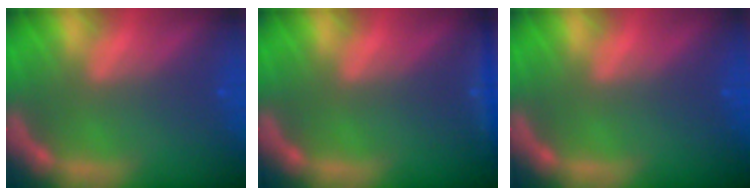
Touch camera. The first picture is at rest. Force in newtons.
{"total": 1.9}
{"total": 0.0}